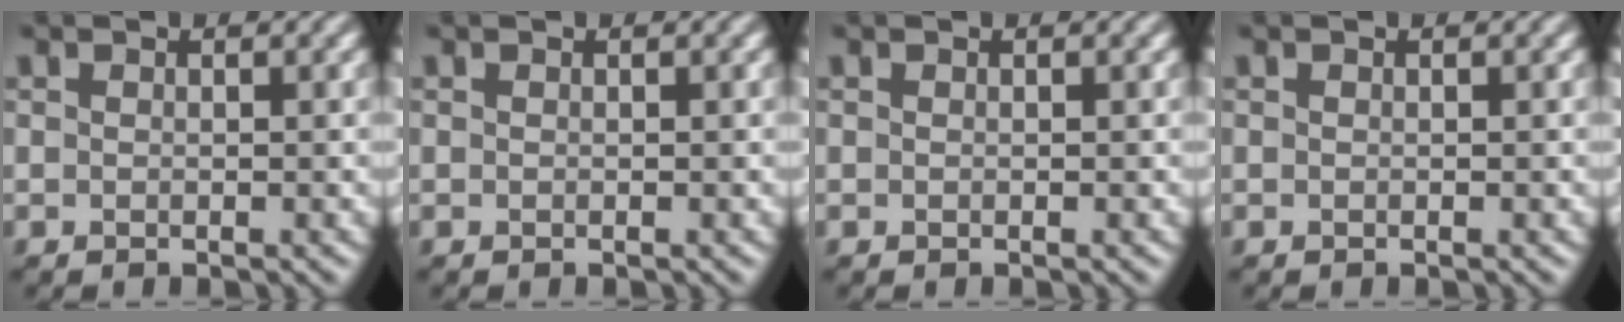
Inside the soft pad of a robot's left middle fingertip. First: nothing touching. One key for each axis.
{"total": 0.0}
{"total": 0.0}
{"total": 0.0}